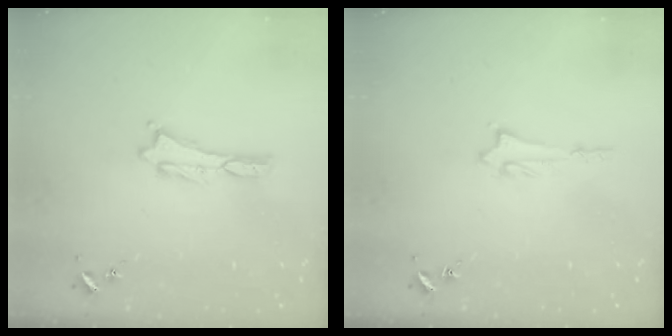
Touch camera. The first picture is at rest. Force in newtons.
{"total": 1.4, "press": 1.4, "slide": 0.2}